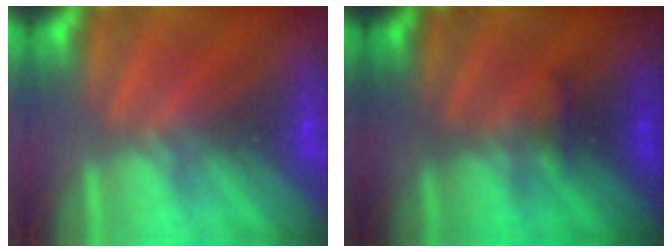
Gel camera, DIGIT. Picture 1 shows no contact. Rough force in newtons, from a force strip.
{"total": 3.9}